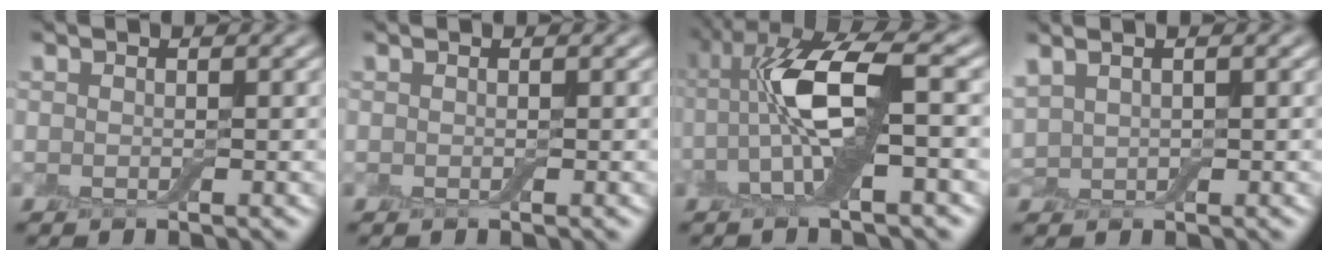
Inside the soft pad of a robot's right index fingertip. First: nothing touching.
{"total": 0.0}
{"total": 7.9, "force": [-0.6, 2.5, 7.5], "torque": [-0.151, 0.019, -0.018]}
{"total": 1.6, "force": [1.2, 0.9, 0.6], "torque": [-0.022, 0.012, 0.031]}